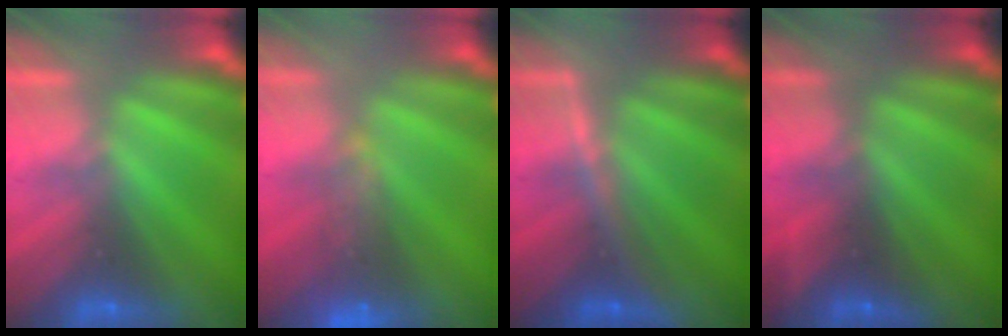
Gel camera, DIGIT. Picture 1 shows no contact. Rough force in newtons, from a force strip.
{"total": 6.4}
{"total": 3.4}
{"total": 2.4}